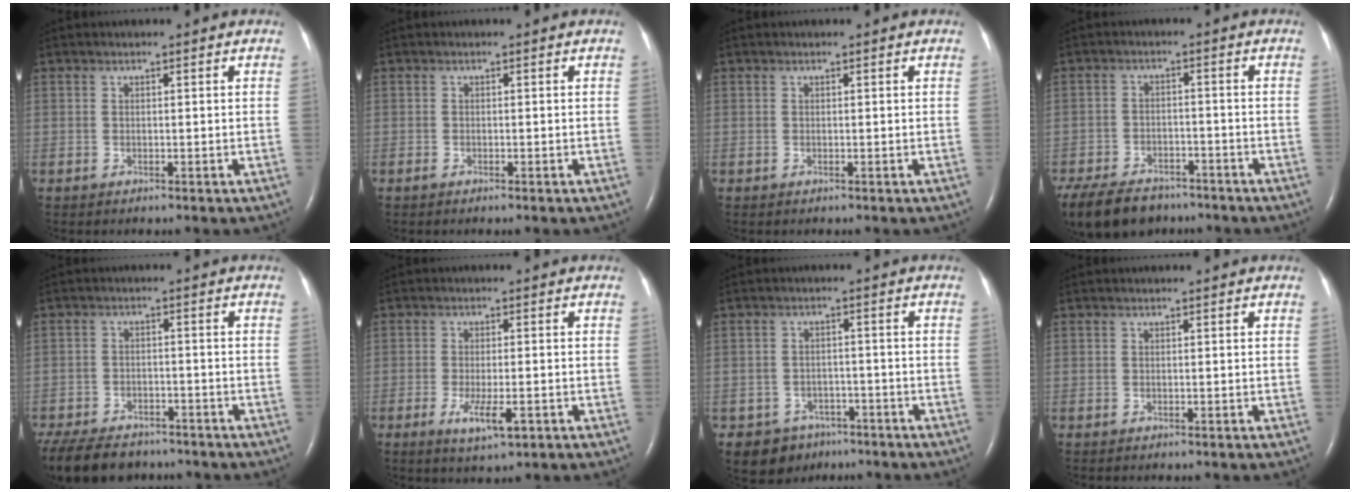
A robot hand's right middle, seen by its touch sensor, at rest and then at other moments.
{"total": 0.8, "force": [-0.6, 0.2, 0.4], "torque": [-0.012, -0.001, -0.007]}
{"total": 0.0}
{"total": 16.2, "force": [-12.0, 8.3, 7.0], "torque": [-0.192, -0.026, -0.177]}
{"total": 14.4, "force": [-11.3, 6.6, 6.1], "torque": [-0.154, -0.021, -0.165]}
{"total": 5.0, "force": [-2.0, 1.2, 4.4], "torque": [-0.083, -0.007, -0.028]}
{"total": 5.7, "force": [-3.8, 4.2, 0.6], "torque": [-0.008, 0.008, -0.053]}
{"total": 0.0}